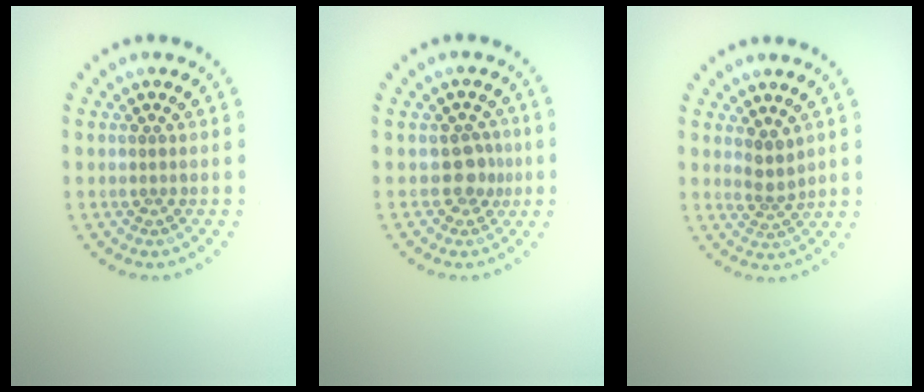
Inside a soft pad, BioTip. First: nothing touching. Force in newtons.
{"total": 2.1, "press": 1.7, "slide": 1.2}
{"total": 1.8, "press": 1.5, "slide": 1.0}